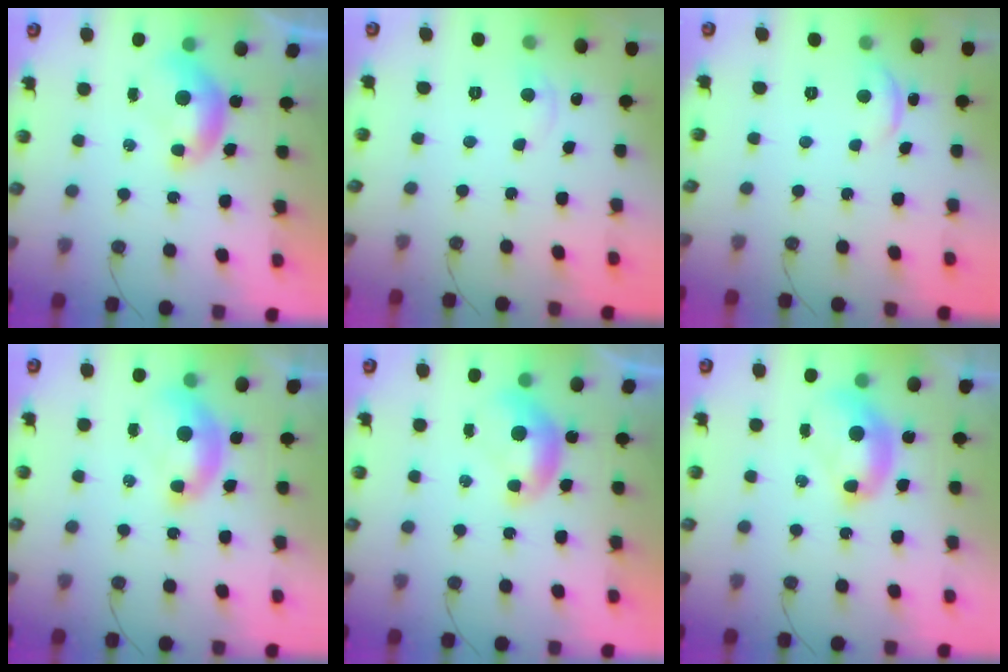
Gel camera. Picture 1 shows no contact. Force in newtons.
{"total": 1.3, "press": 1.3, "slide": 0.4}
{"total": 0.6, "press": 0.0, "slide": 0.6}
{"total": 2.0, "press": 1.9, "slide": 0.6}
{"total": 0.0}
{"total": 2.7, "press": 2.7, "slide": 0.1}